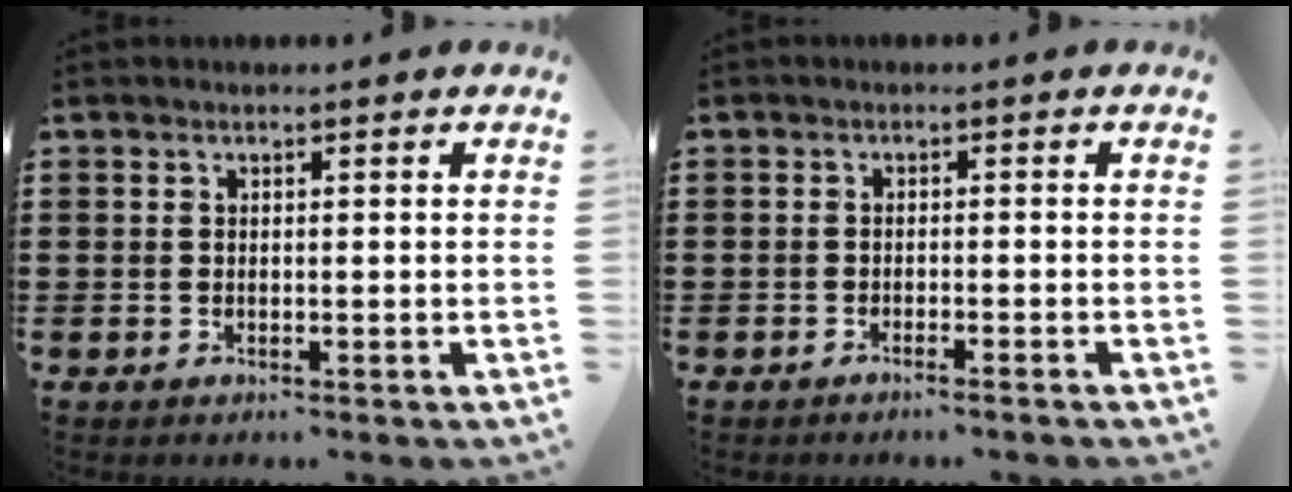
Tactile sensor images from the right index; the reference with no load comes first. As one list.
[{"total": 1.2, "force": [-1.1, -0.2, 0.1], "torque": [-0.002, 0.001, -0.023]}]